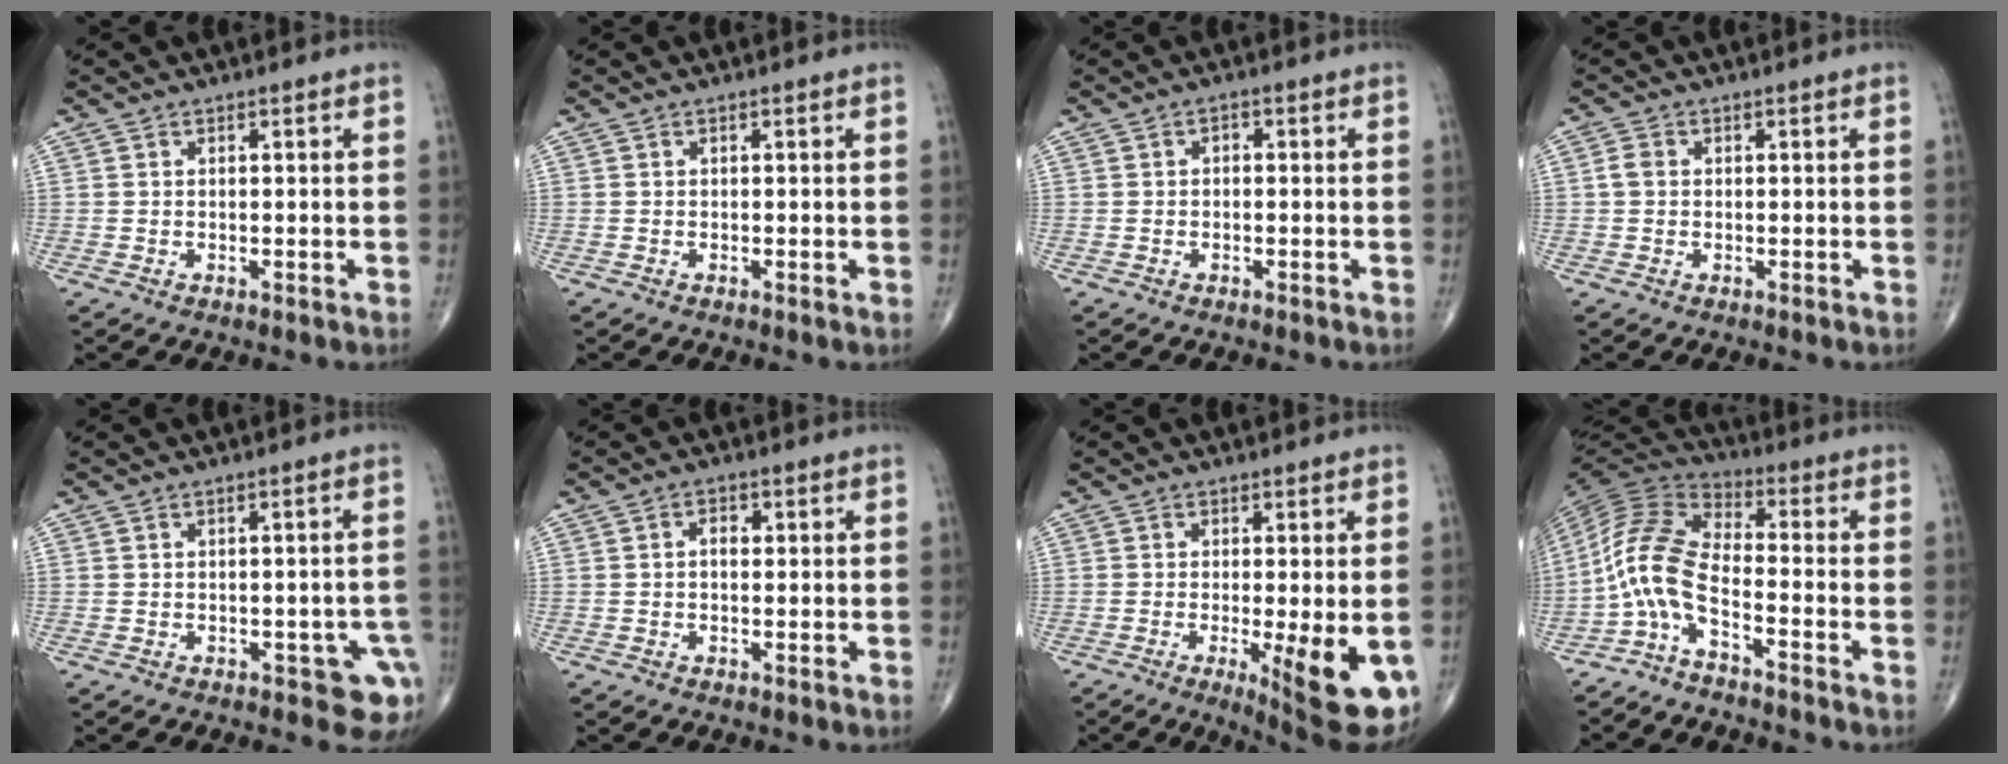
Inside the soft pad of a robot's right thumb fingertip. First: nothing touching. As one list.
[{"total": 0.0}, {"total": 1.1, "force": [0.0, 0.8, 0.7], "torque": [-0.005, 0.005, -0.005]}, {"total": 1.9, "force": [0.0, 1.5, 1.2], "torque": [-0.022, 0.005, -0.002]}, {"total": 6.4, "force": [-2.7, 3.0, 4.9], "torque": [-0.030, 0.008, -0.028]}, {"total": 2.1, "force": [0.2, 1.4, 1.5], "torque": [-0.020, 0.008, 0.001]}, {"total": 12.4, "force": [-3.5, 3.0, 11.5], "torque": [-0.140, -0.023, -0.041]}, {"total": 9.6, "force": [-4.5, 3.0, 7.9], "torque": [-0.177, 0.063, -0.105]}]